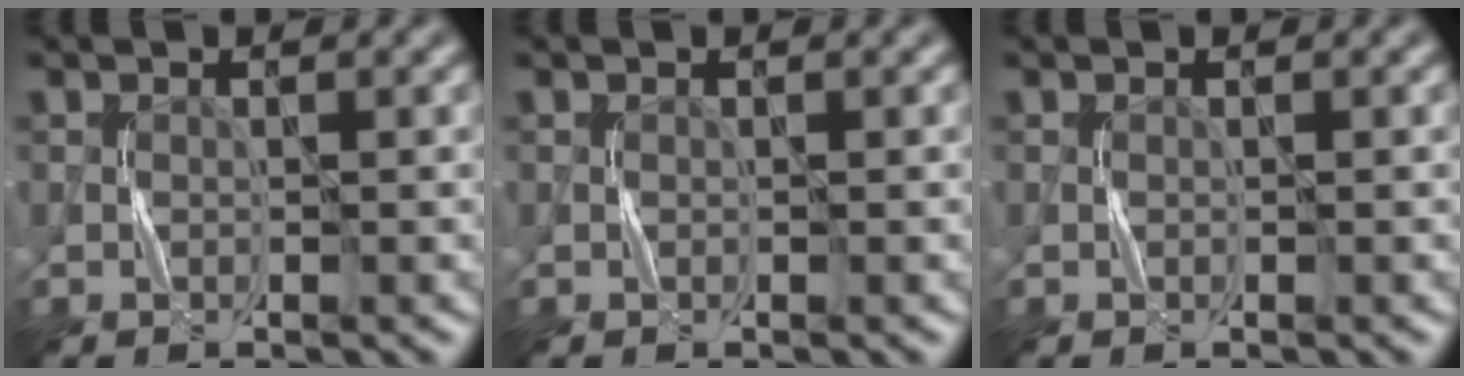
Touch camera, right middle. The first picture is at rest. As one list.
[{"total": 0.0}, {"total": 0.0}]